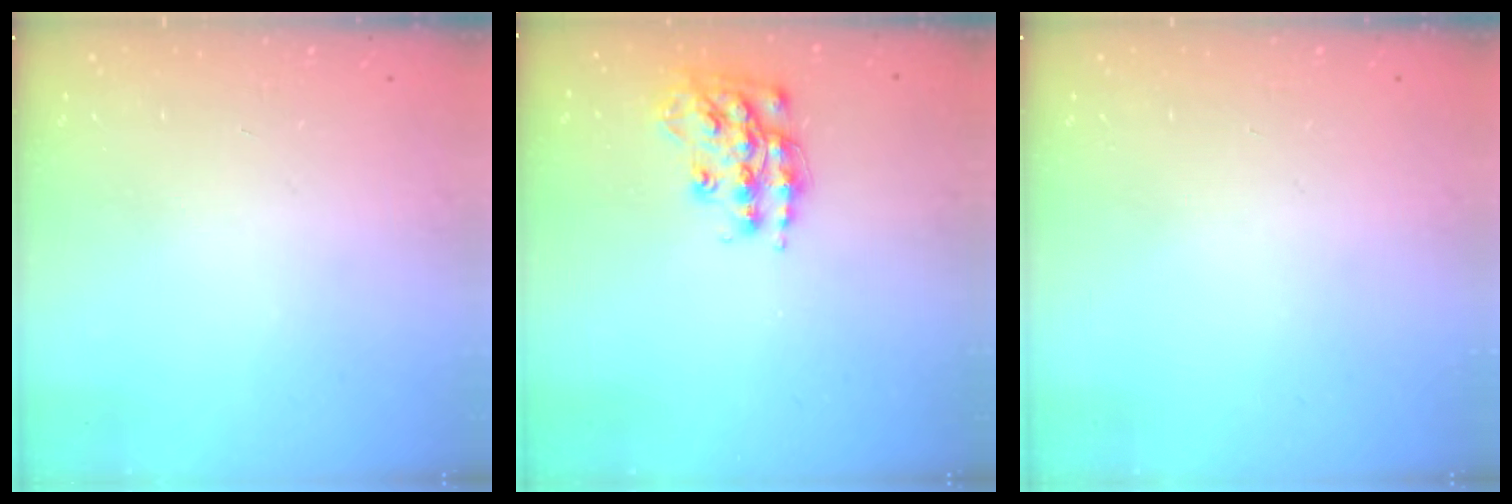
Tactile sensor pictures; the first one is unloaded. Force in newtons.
{"total": 15.3, "press": 15.3, "slide": 1.0}
{"total": 0.0}